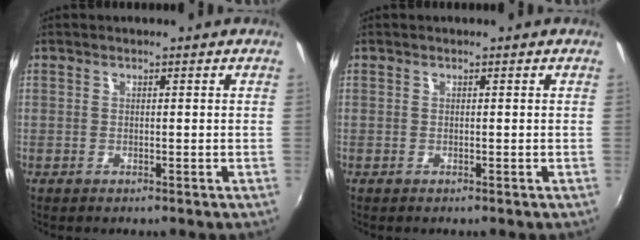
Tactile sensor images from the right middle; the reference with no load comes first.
{"total": 0.0}